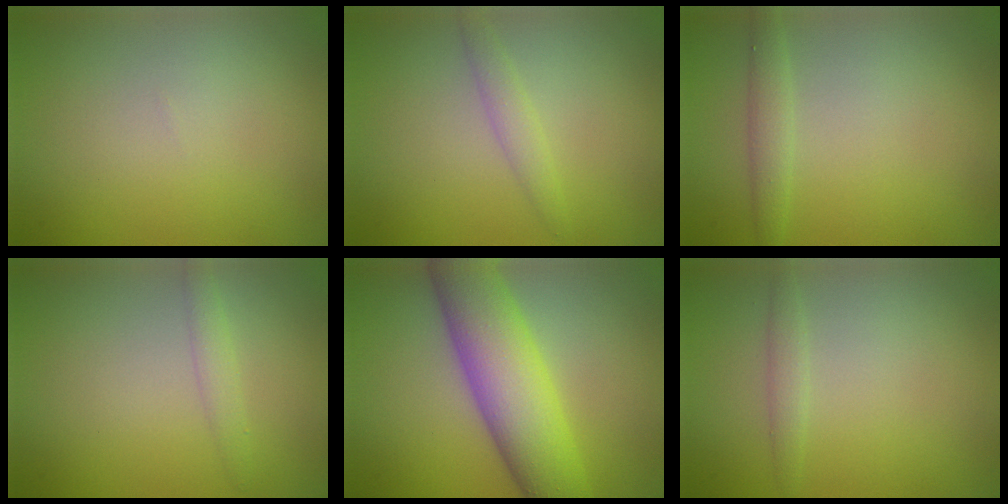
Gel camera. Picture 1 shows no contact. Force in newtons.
{"total": 1.4, "press": 1.4, "slide": 0.0}
{"total": 1.5, "press": 1.5, "slide": 0.0}
{"total": 1.4, "press": 1.4, "slide": 0.0}
{"total": 8.8, "press": 8.8, "slide": 0.2}
{"total": 1.1, "press": 1.1, "slide": 0.0}